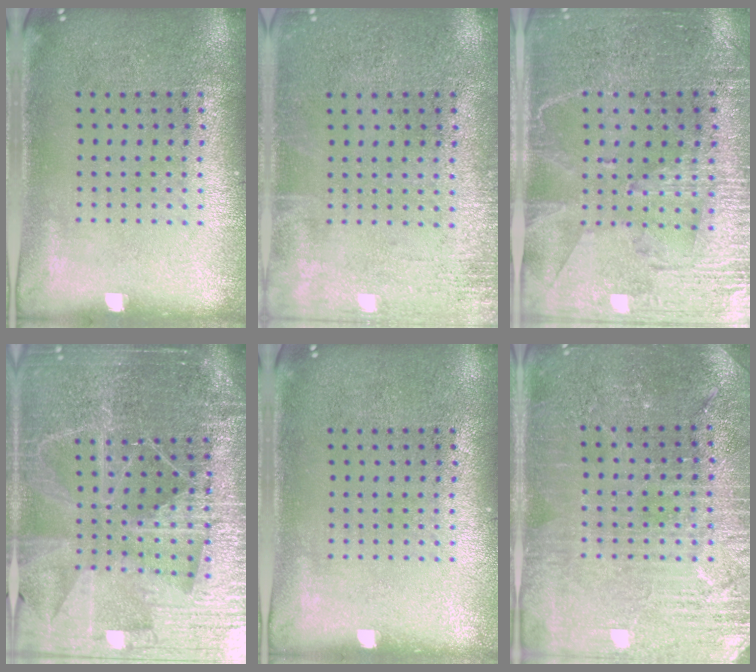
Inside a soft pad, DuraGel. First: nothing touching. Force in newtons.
{"total": 1.5, "press": 1.5, "slide": 0.2}
{"total": 3.3, "press": 3.1, "slide": 1.4}
{"total": 5.5, "press": 4.9, "slide": 2.4}
{"total": 0.0}
{"total": 3.5, "press": 3.4, "slide": 0.7}